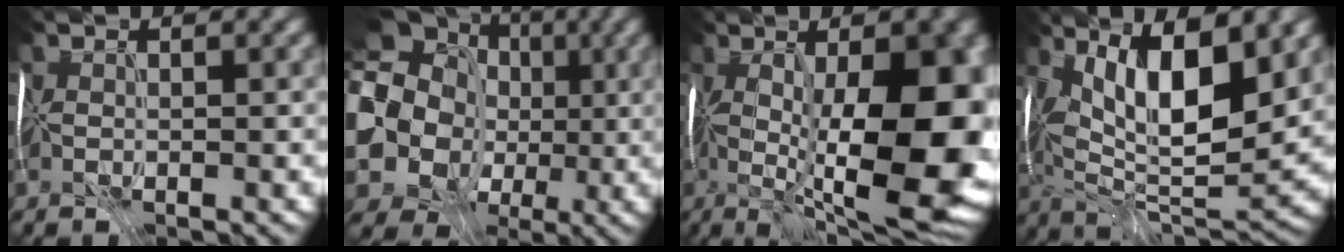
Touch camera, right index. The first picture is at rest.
{"total": 17.0, "force": [1.4, 14.8, 8.1], "torque": [-0.180, 0.011, 0.002]}
{"total": 18.4, "force": [-1.8, 6.8, 17.0], "torque": [-0.249, -0.021, -0.005]}
{"total": 12.4, "force": [4.4, 3.5, 11.0], "torque": [-0.187, 0.002, 0.076]}